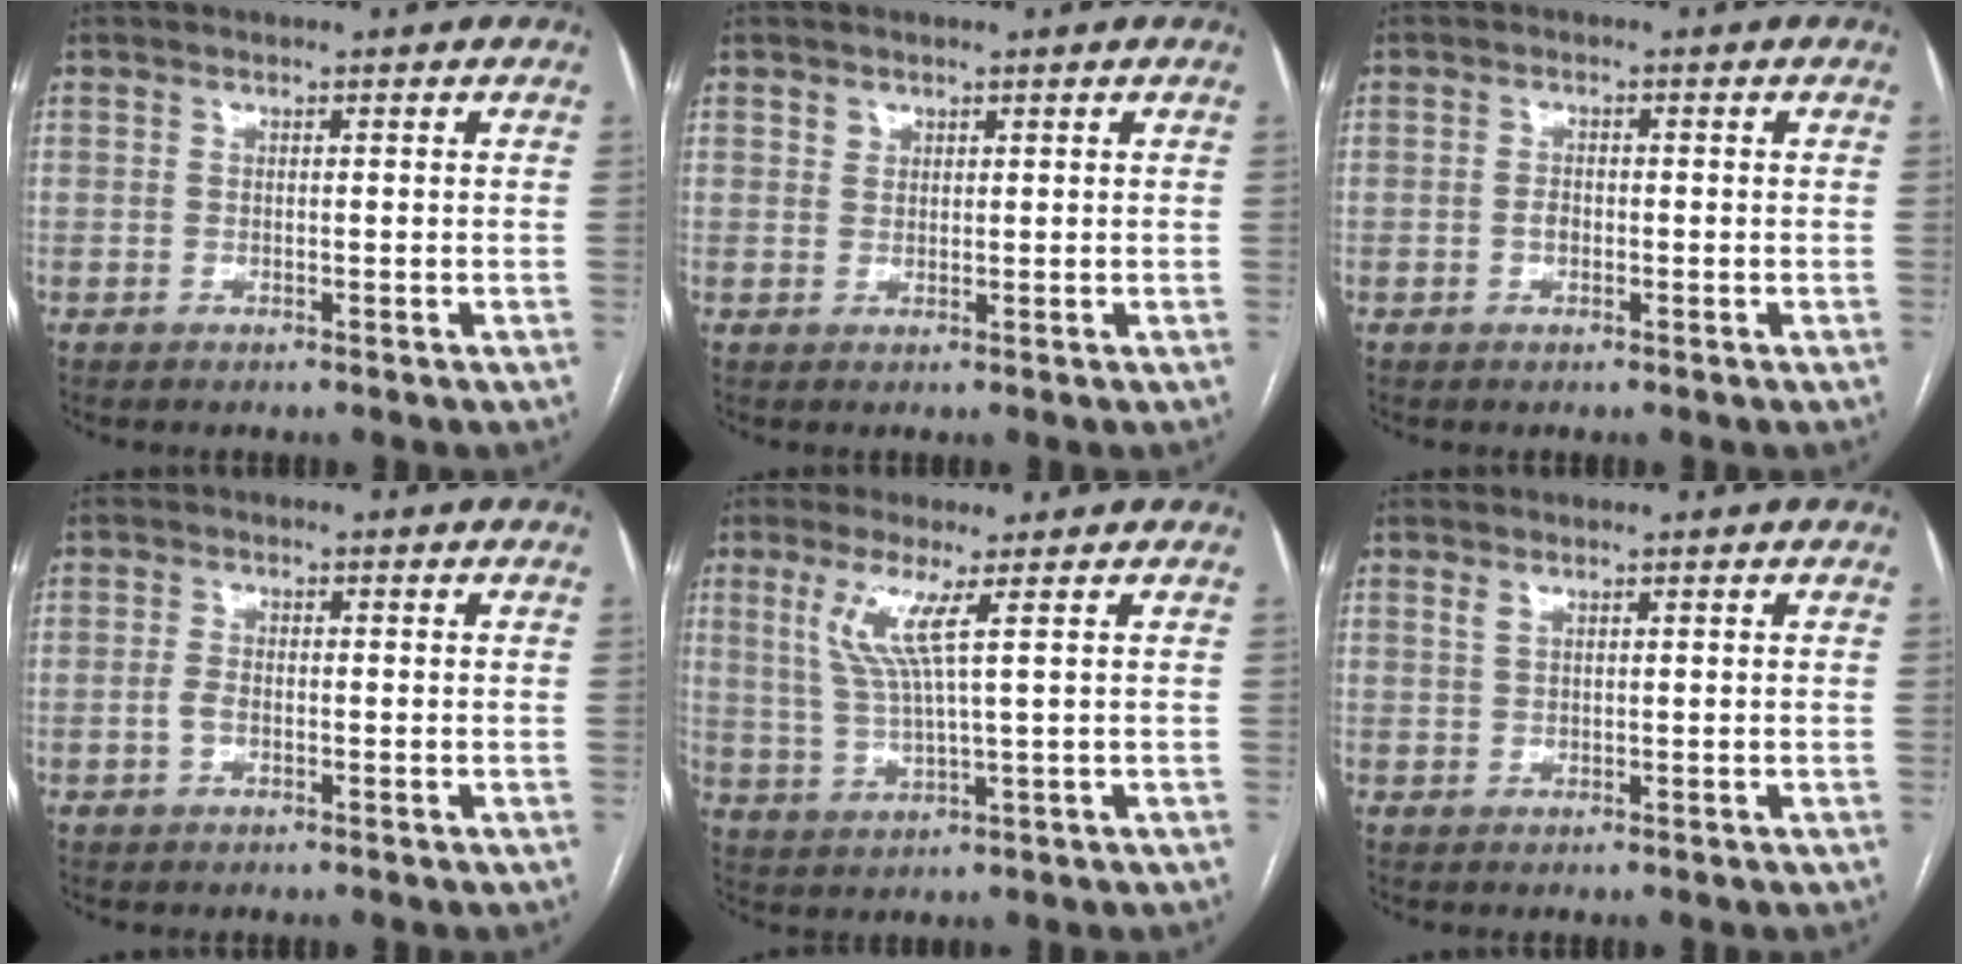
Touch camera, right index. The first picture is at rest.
{"total": 1.4, "force": [0.8, 1.1, 0.2], "torque": [0.006, 0.000, 0.011]}
{"total": 1.7, "force": [-0.5, 1.1, 1.3], "torque": [-0.023, 0.003, -0.007]}
{"total": 2.0, "force": [-0.6, 1.0, 1.6], "torque": [-0.035, 0.003, -0.011]}
{"total": 6.1, "force": [2.5, -0.5, 5.6], "torque": [-0.120, -0.001, 0.056]}
{"total": 1.0, "force": [0.7, 0.4, 0.6], "torque": [-0.014, 0.003, 0.017]}